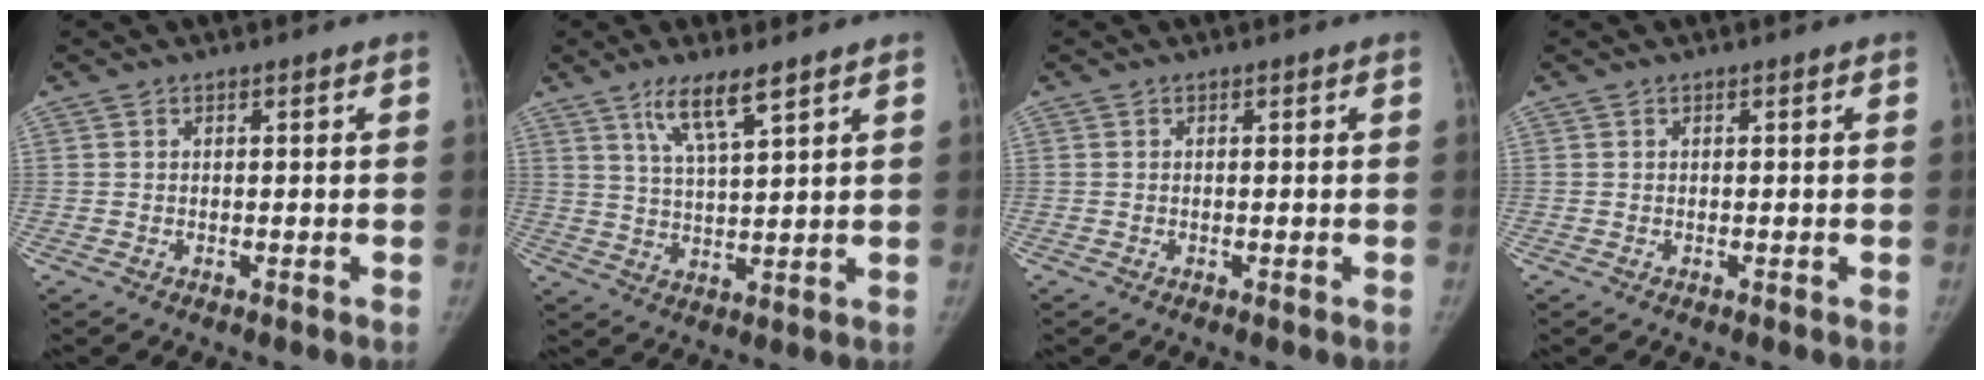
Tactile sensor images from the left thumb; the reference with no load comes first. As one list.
[{"total": 7.4, "force": [4.8, 1.1, 5.5], "torque": [-0.101, -0.027, 0.095]}, {"total": 0.0}, {"total": 0.0}]